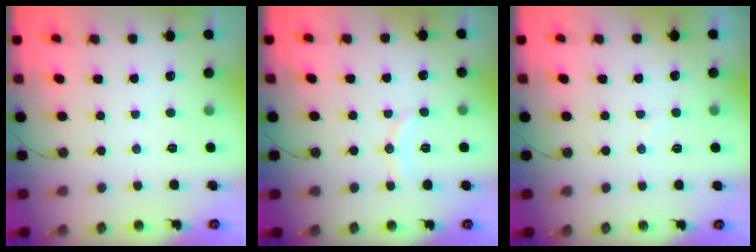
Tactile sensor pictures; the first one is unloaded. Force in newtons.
{"total": 7.2, "press": 7.2, "slide": 0.9}
{"total": 2.9, "press": 2.7, "slide": 1.1}